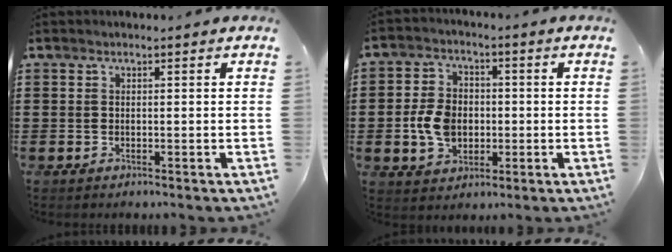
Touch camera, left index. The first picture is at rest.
{"total": 7.2, "force": [-1.0, 5.4, 4.6], "torque": [-0.110, 0.003, -0.025]}